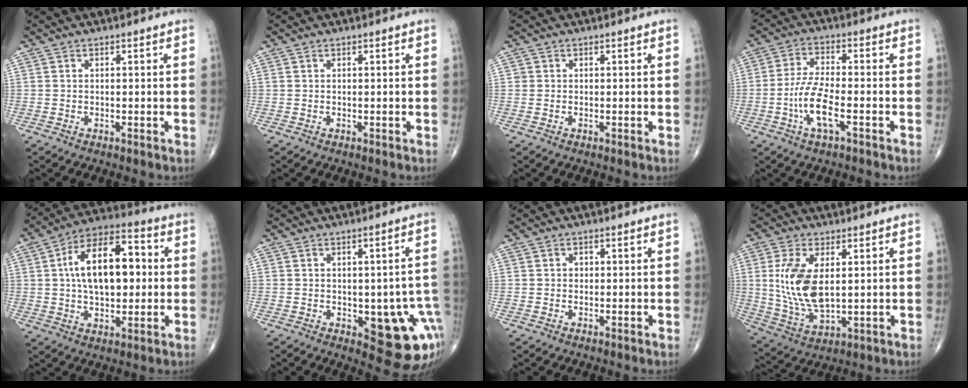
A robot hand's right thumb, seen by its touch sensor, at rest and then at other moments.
{"total": 0.0}
{"total": 0.5, "force": [0.1, 0.5, 0.1], "torque": [0.003, 0.003, 0.001]}
{"total": 7.9, "force": [-2.8, 2.3, 7.0], "torque": [-0.151, 0.016, -0.055]}
{"total": 17.4, "force": [2.1, 9.3, 14.5], "torque": [-0.222, 0.025, 0.030]}
{"total": 12.9, "force": [-3.5, 5.9, 10.9], "torque": [-0.094, 0.008, -0.028]}
{"total": 0.7, "force": [0.0, 0.7, 0.3], "torque": [0.004, 0.002, -0.002]}
{"total": 12.6, "force": [2.1, 6.3, 10.6], "torque": [-0.216, -0.015, 0.053]}